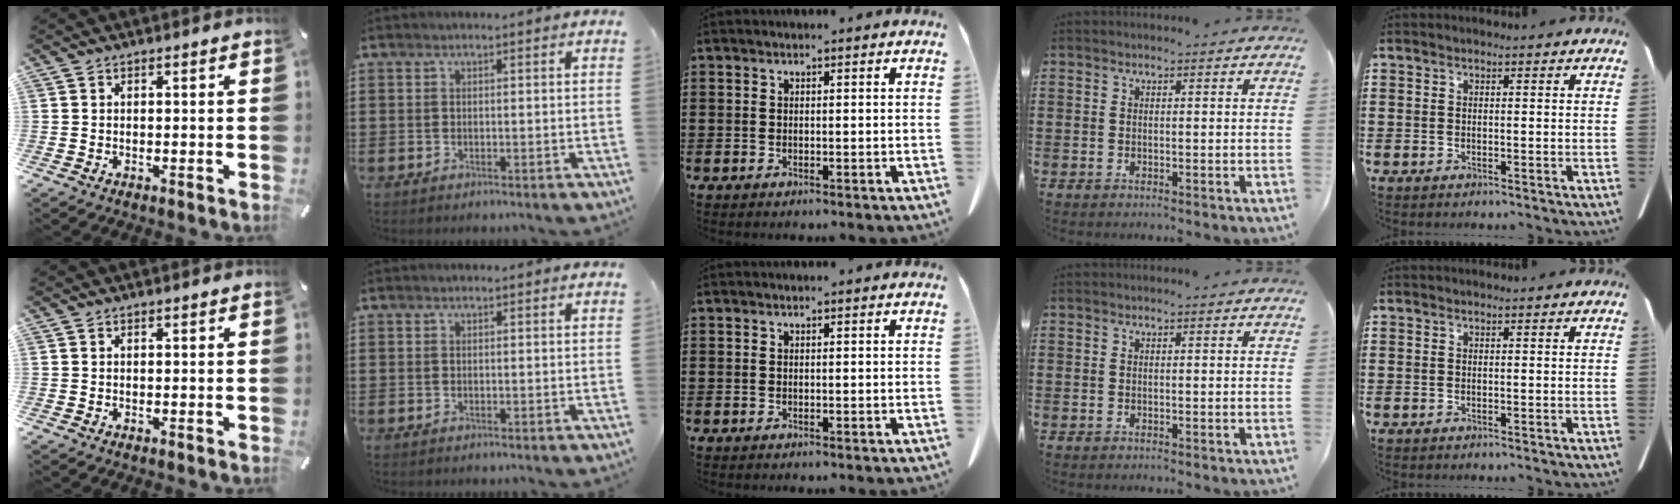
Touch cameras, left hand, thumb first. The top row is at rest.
{}